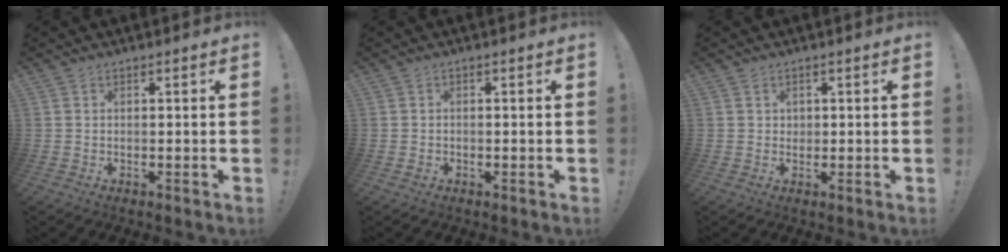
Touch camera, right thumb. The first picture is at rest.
{"total": 0.7, "force": [-0.3, 0.5, 0.4], "torque": [-0.006, 0.003, -0.006]}
{"total": 1.5, "force": [0.7, 1.3, 0.3], "torque": [0.006, -0.005, 0.010]}